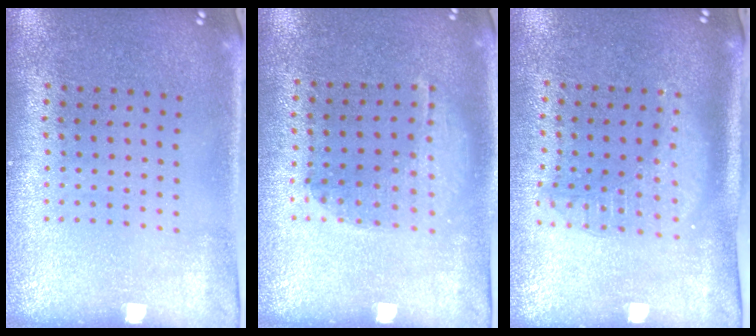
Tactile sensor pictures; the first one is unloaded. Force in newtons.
{"total": 1.1, "press": 1.1, "slide": 0.1}
{"total": 1.8, "press": 1.6, "slide": 1.0}